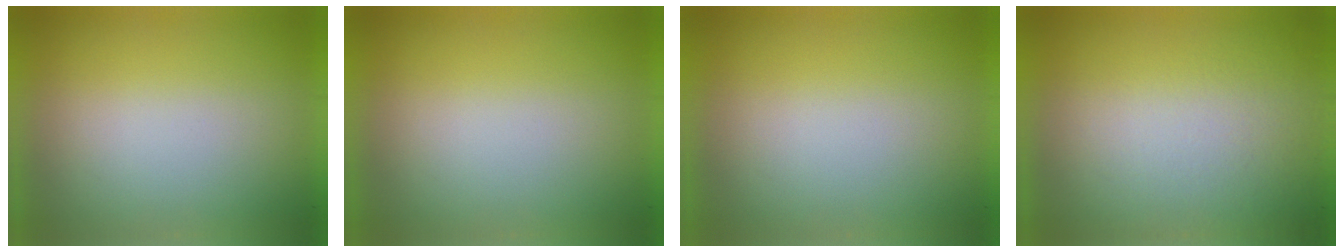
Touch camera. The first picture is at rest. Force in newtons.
{"total": 0.0}
{"total": 0.0}
{"total": 3.9}